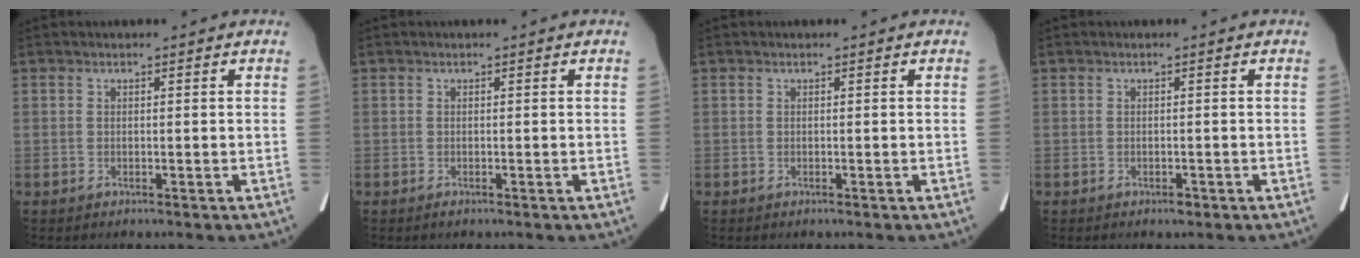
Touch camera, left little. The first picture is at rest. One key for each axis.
{"total": 0.0}
{"total": 0.0}
{"total": 0.8, "fx": -0.5, "fy": 0.5, "fz": 0.4, "tx": -0.008, "ty": 0.000, "tz": -0.004}